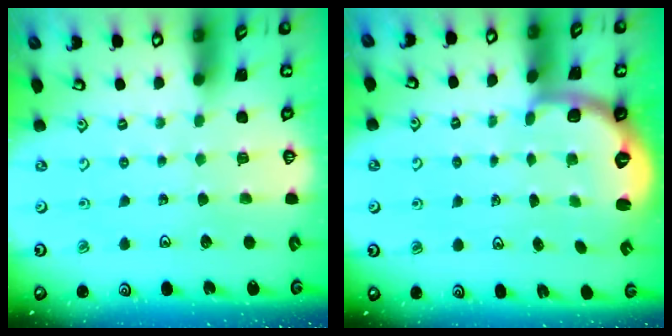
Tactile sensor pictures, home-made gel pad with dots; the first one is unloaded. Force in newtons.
{"total": 2.6, "press": 1.6, "slide": 2.1}